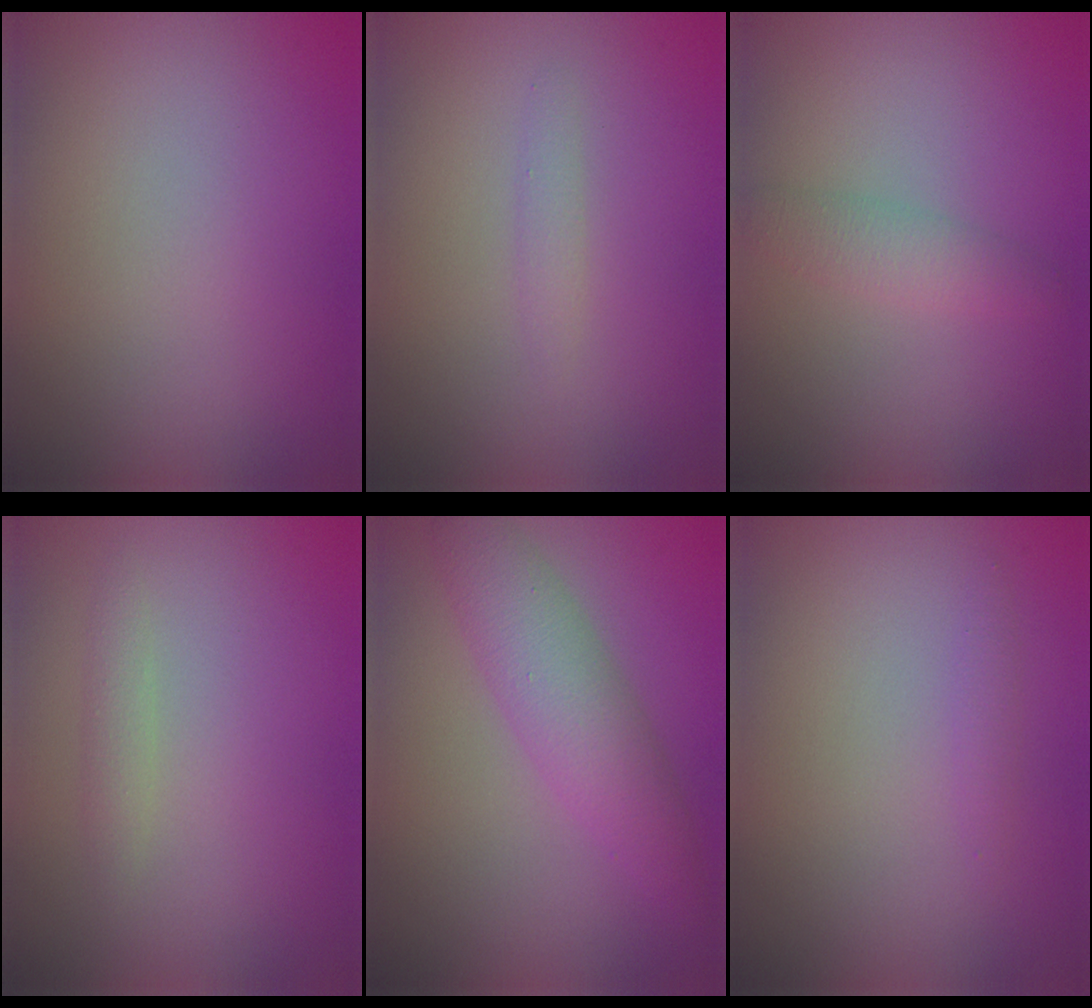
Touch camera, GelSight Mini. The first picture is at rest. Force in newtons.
{"total": 0.9, "press": 0.9, "slide": 0.0}
{"total": 2.0, "press": 2.0, "slide": 0.1}
{"total": 1.2, "press": 1.2, "slide": 0.0}
{"total": 4.6, "press": 4.6, "slide": 0.1}
{"total": 0.7, "press": 0.7, "slide": 0.0}